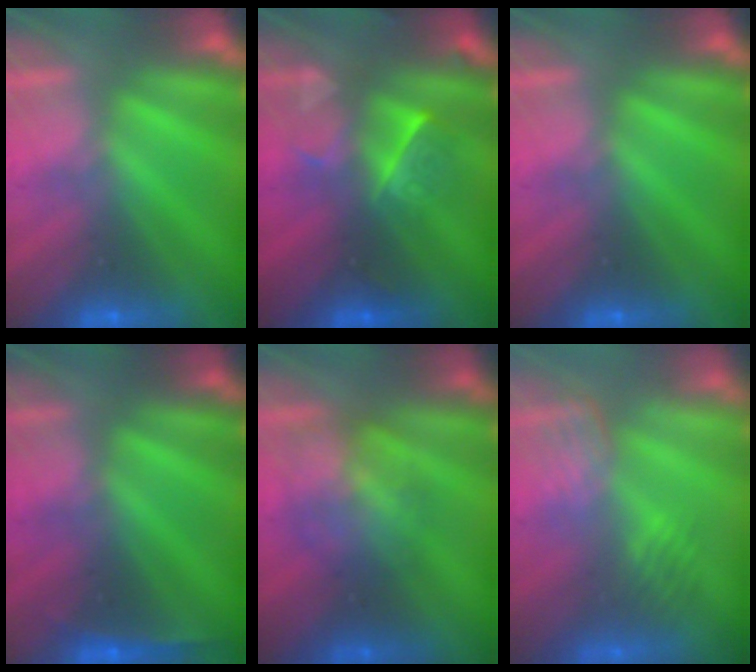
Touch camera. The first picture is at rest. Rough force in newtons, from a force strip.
{"total": 2.4}
{"total": 0.0}
{"total": 1.6}
{"total": 3.0}
{"total": 2.8}